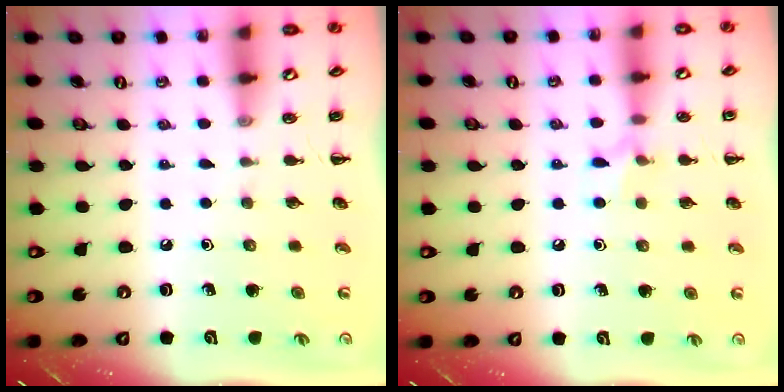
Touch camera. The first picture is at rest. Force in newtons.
{"total": 6.5, "press": 6.3, "slide": 1.9}